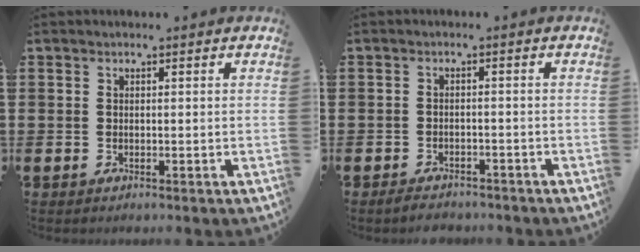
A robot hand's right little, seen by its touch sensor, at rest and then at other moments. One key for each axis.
{"total": 1.6, "fx": -1.5, "fy": 0.3, "fz": 0.2, "tx": -0.009, "ty": 0.002, "tz": -0.033}